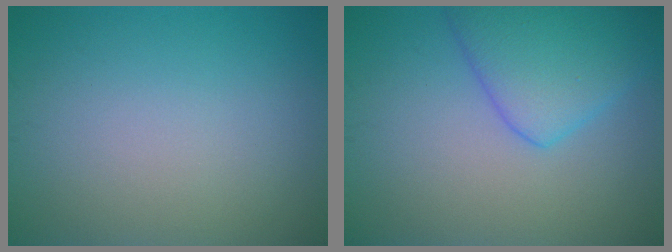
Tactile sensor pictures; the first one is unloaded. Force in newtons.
{"total": 5.2, "press": 5.2, "slide": 0.2}